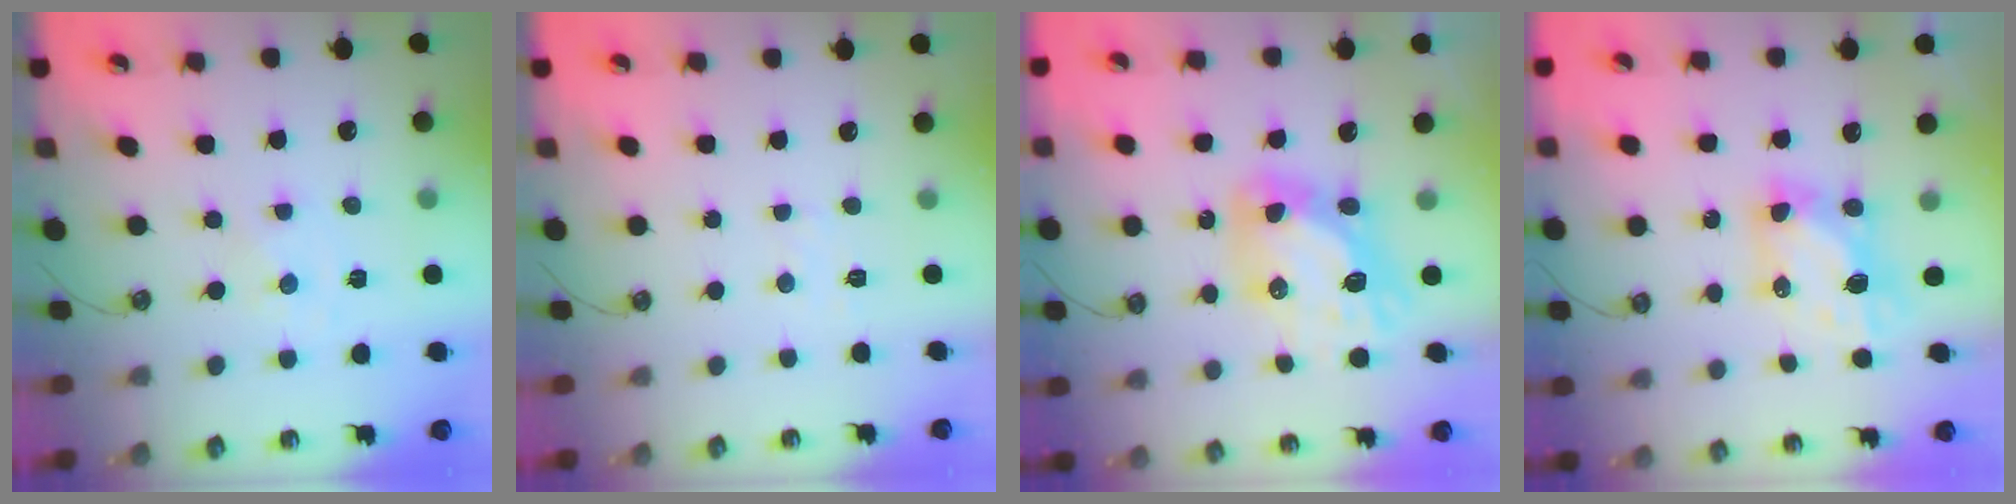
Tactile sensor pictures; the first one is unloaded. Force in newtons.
{"total": 4.9, "press": 4.9, "slide": 0.6}
{"total": 13.9, "press": 13.8, "slide": 1.5}
{"total": 6.4, "press": 6.3, "slide": 0.6}